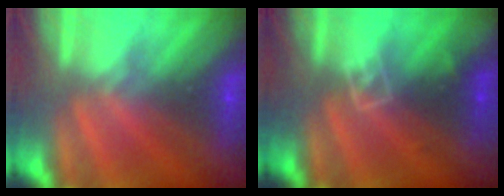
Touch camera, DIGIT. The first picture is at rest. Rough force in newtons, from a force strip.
{"total": 2.8}